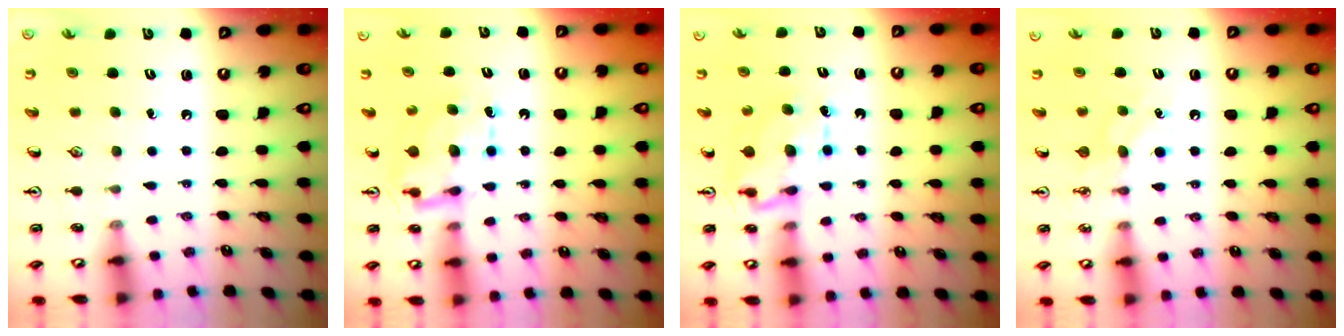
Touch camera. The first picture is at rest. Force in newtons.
{"total": 7.2, "press": 7.2, "slide": 0.1}
{"total": 6.9, "press": 6.9, "slide": 0.6}
{"total": 5.5, "press": 5.4, "slide": 0.8}